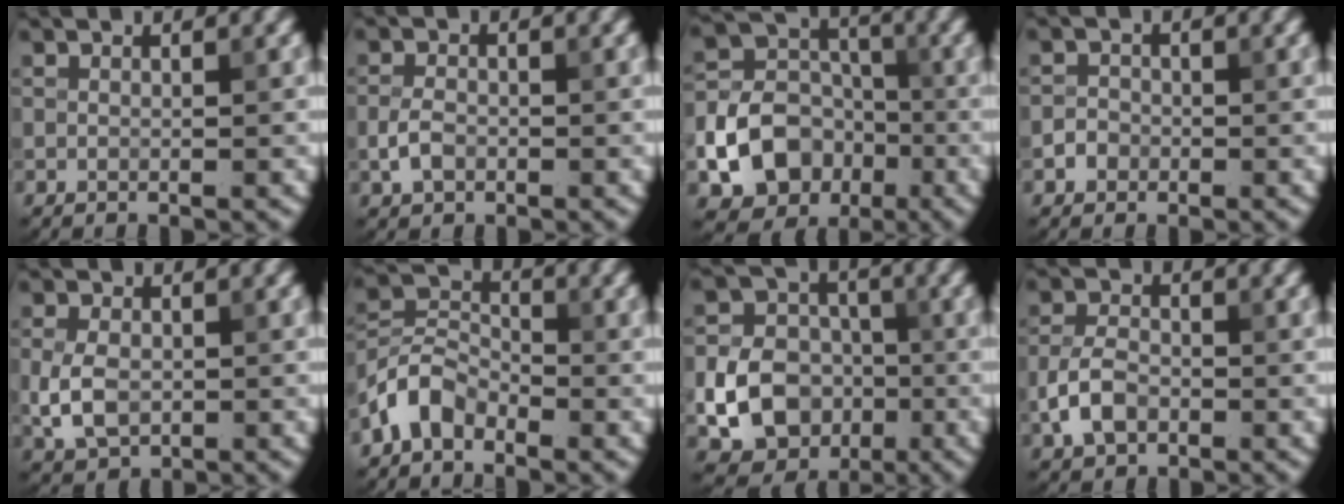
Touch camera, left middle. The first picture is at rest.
{"total": 2.0, "force": [-0.6, 1.4, 1.3], "torque": [-0.028, 0.002, -0.017]}
{"total": 9.8, "force": [-3.7, 7.8, 4.6], "torque": [-0.076, -0.016, -0.083]}
{"total": 1.3, "force": [-0.6, 1.1, 0.3], "torque": [0.003, 0.003, -0.012]}
{"total": 3.7, "force": [-0.5, 2.6, 2.6], "torque": [-0.055, -0.003, -0.010]}
{"total": 4.2, "force": [-2.7, 2.6, 1.9], "torque": [-0.041, 0.010, -0.065]}
{"total": 7.1, "force": [-2.0, 5.9, 3.6], "torque": [-0.048, -0.003, -0.036]}
{"total": 3.4, "force": [-1.4, 2.3, 2.2], "torque": [-0.045, 0.003, -0.034]}